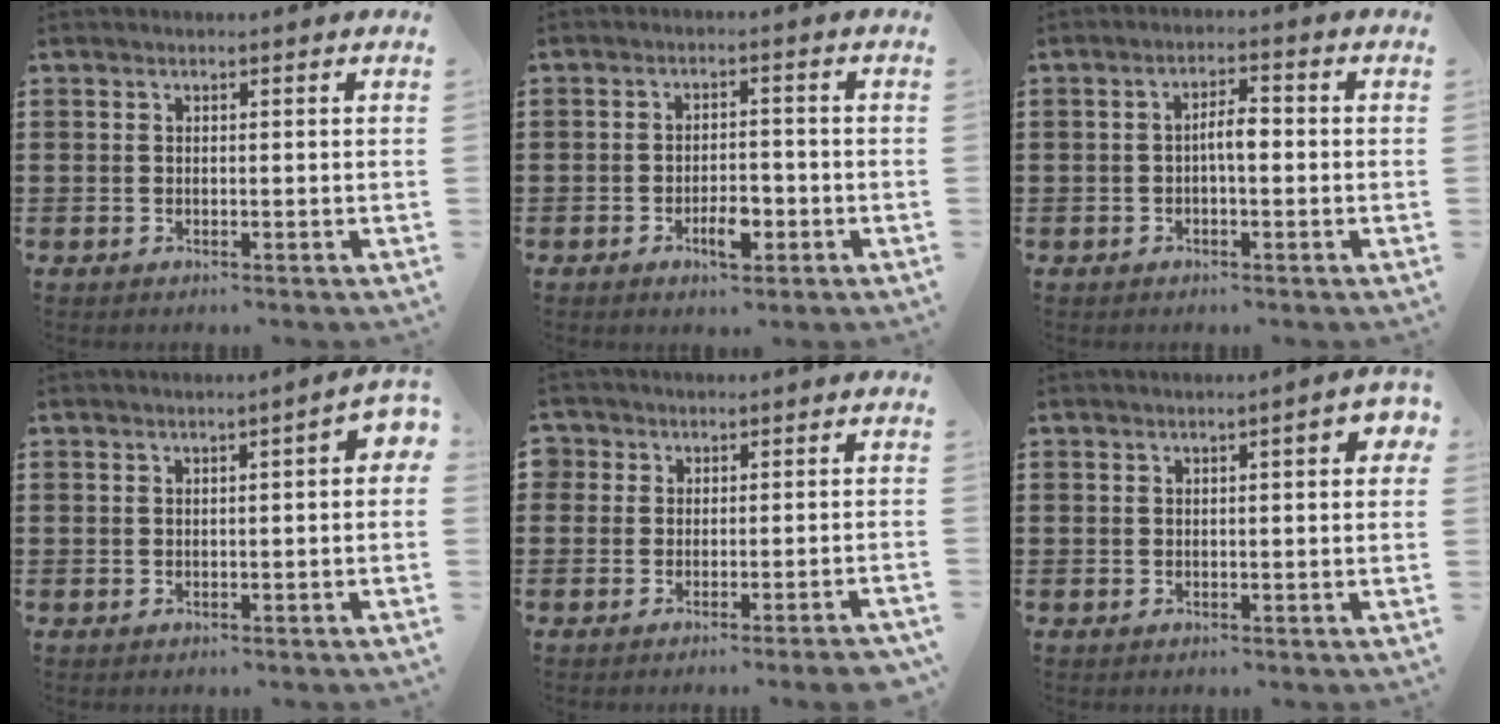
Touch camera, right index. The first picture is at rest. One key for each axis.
{"total": 4.3, "fx": -2.0, "fy": 1.8, "fz": 3.4, "tx": -0.056, "ty": 0.007, "tz": -0.034}
{"total": 3.2, "fx": -0.4, "fy": 1.0, "fz": 3.0, "tx": -0.055, "ty": 0.007, "tz": -0.010}
{"total": 1.4, "fx": -0.2, "fy": 0.2, "fz": 1.3, "tx": -0.022, "ty": -0.001, "tz": -0.003}
{"total": 1.9, "fx": -1.9, "fy": 0.1, "fz": 0.5, "tx": -0.011, "ty": 0.003, "tz": -0.038}
{"total": 2.3, "fx": 0.4, "fy": 0.4, "fz": 2.2, "tx": -0.033, "ty": 0.001, "tz": 0.004}